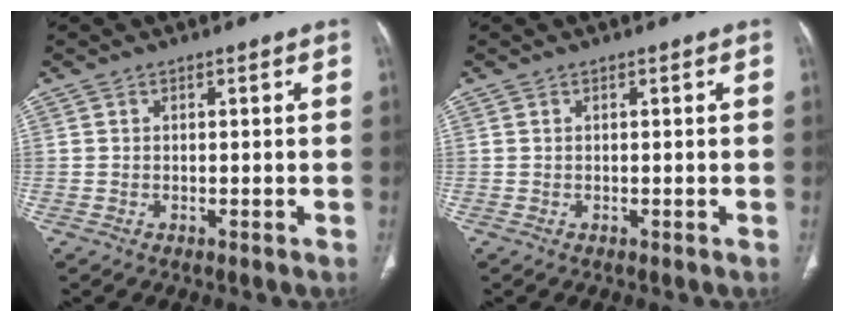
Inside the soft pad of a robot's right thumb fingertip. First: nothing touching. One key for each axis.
{"total": 0.0}